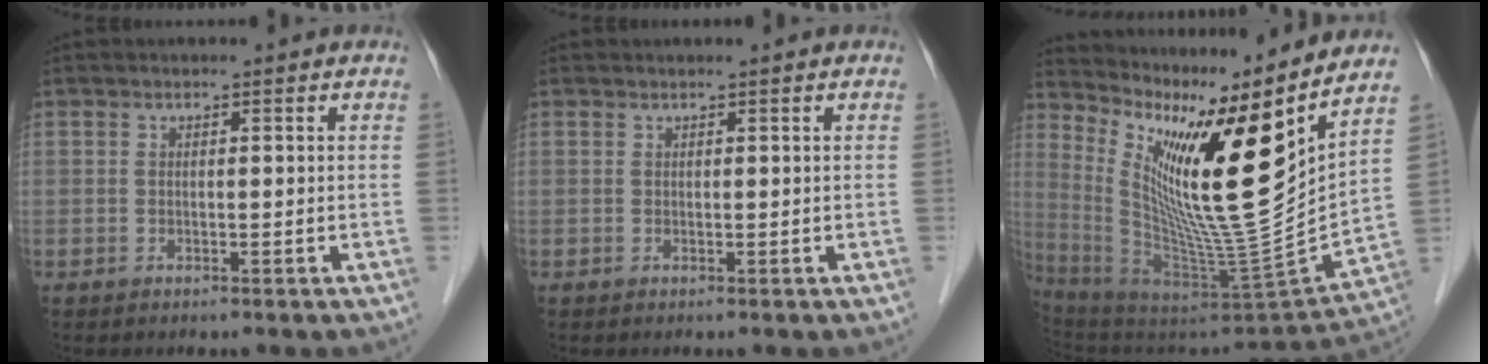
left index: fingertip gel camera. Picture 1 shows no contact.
{"total": 0.5, "force": [0.5, 0.0, 0.3], "torque": [-0.004, 0.009, 0.010]}
{"total": 21.1, "force": [10.6, 0.0, 18.3], "torque": [-0.300, -0.016, 0.178]}